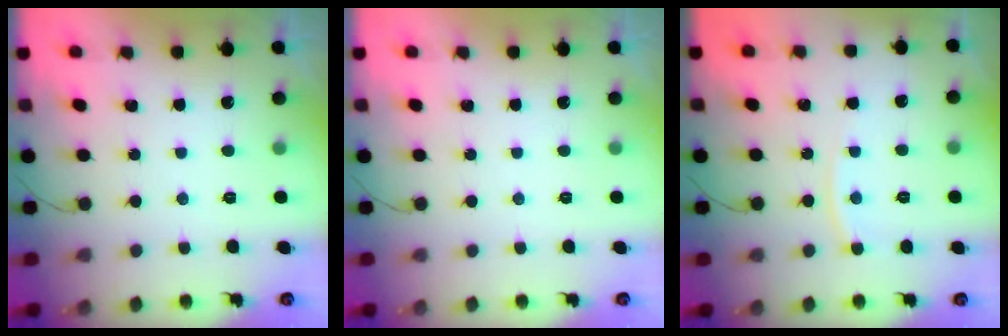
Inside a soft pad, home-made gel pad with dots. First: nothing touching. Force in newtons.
{"total": 0.0}
{"total": 5.3, "press": 5.2, "slide": 0.6}